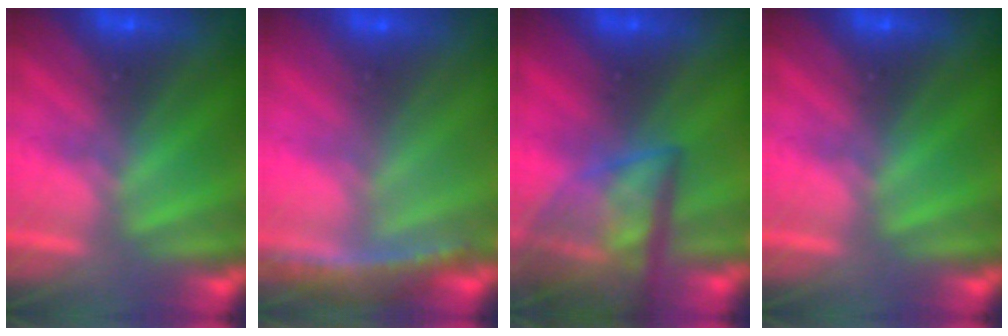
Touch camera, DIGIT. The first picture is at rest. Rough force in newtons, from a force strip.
{"total": 8.5}
{"total": 6.9}
{"total": 0.0}